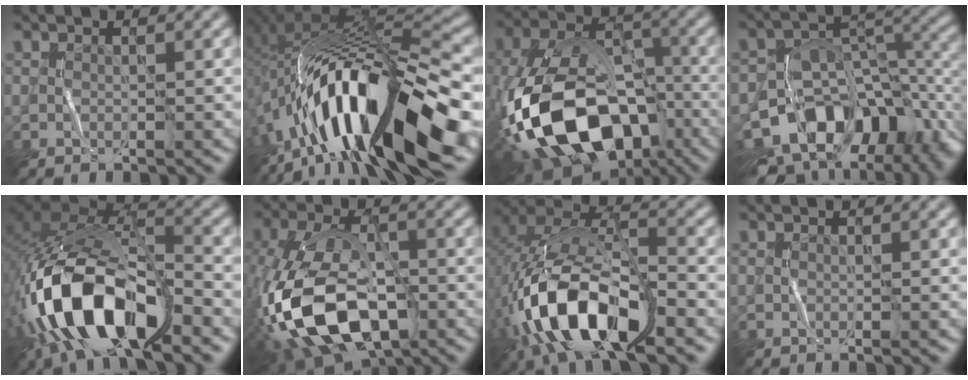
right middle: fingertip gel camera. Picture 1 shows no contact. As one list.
[{"total": 16.7, "force": [-6.4, 5.0, 14.6], "torque": [-0.249, 0.026, -0.109]}, {"total": 15.5, "force": [-6.0, 9.2, 10.9], "torque": [-0.203, -0.004, -0.117]}, {"total": 13.6, "force": [-6.8, 8.7, 7.8], "torque": [-0.140, -0.012, -0.092]}, {"total": 14.2, "force": [-6.0, 6.7, 11.0], "torque": [-0.222, 0.000, -0.109]}, {"total": 13.0, "force": [-5.3, 6.6, 9.8], "torque": [-0.217, -0.010, -0.095]}, {"total": 12.9, "force": [-5.2, 5.3, 10.5], "torque": [-0.219, 0.007, -0.101]}, {"total": 0.0}]